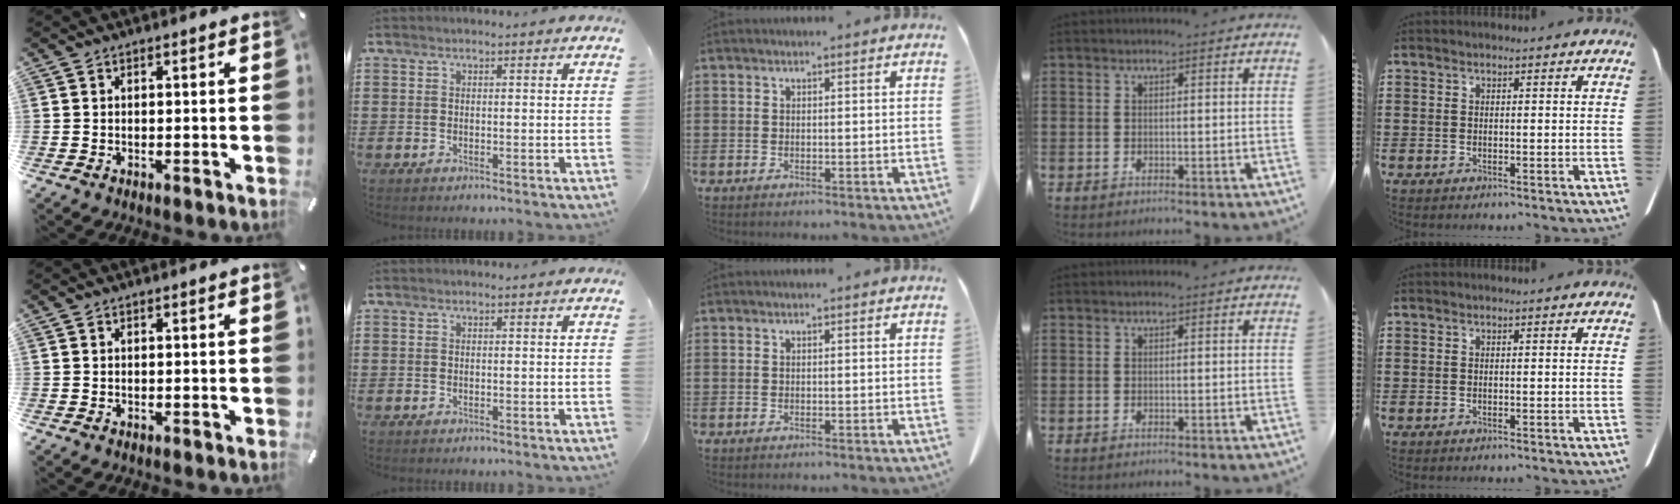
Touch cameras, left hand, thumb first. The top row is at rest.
{}